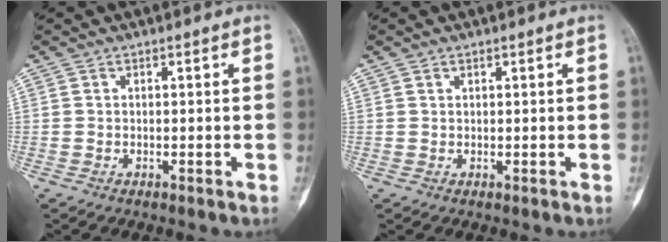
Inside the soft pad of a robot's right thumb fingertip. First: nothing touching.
{"total": 0.5, "force": [0.4, 0.3, 0.2], "torque": [-0.004, -0.002, 0.006]}